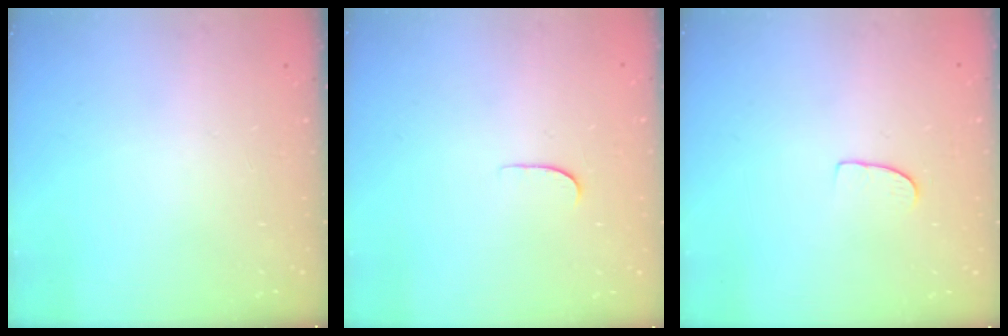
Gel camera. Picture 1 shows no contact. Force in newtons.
{"total": 4.3, "press": 4.3, "slide": 0.2}
{"total": 5.4, "press": 5.4, "slide": 0.3}